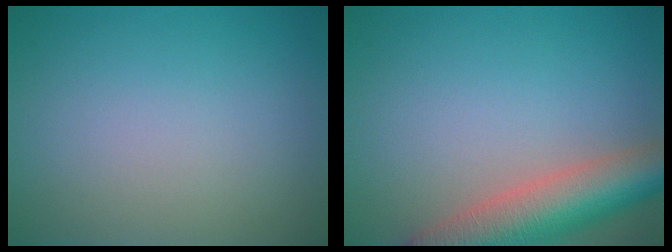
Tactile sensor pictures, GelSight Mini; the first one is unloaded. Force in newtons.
{"total": 7.9, "press": 7.9, "slide": 0.5}